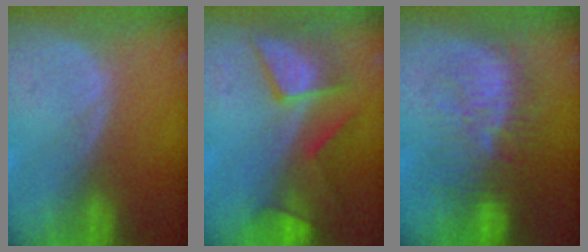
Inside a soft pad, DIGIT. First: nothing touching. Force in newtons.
{"total": 7.8, "press": 7.6, "slide": 1.5}
{"total": 9.6, "press": 9.2, "slide": 2.8}